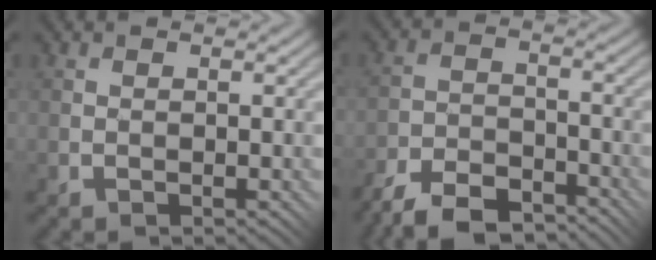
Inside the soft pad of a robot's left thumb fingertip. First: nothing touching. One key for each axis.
{"total": 8.5, "fx": -7.5, "fy": 2.4, "fz": 3.1, "tx": -0.059, "ty": -0.002, "tz": -0.145}